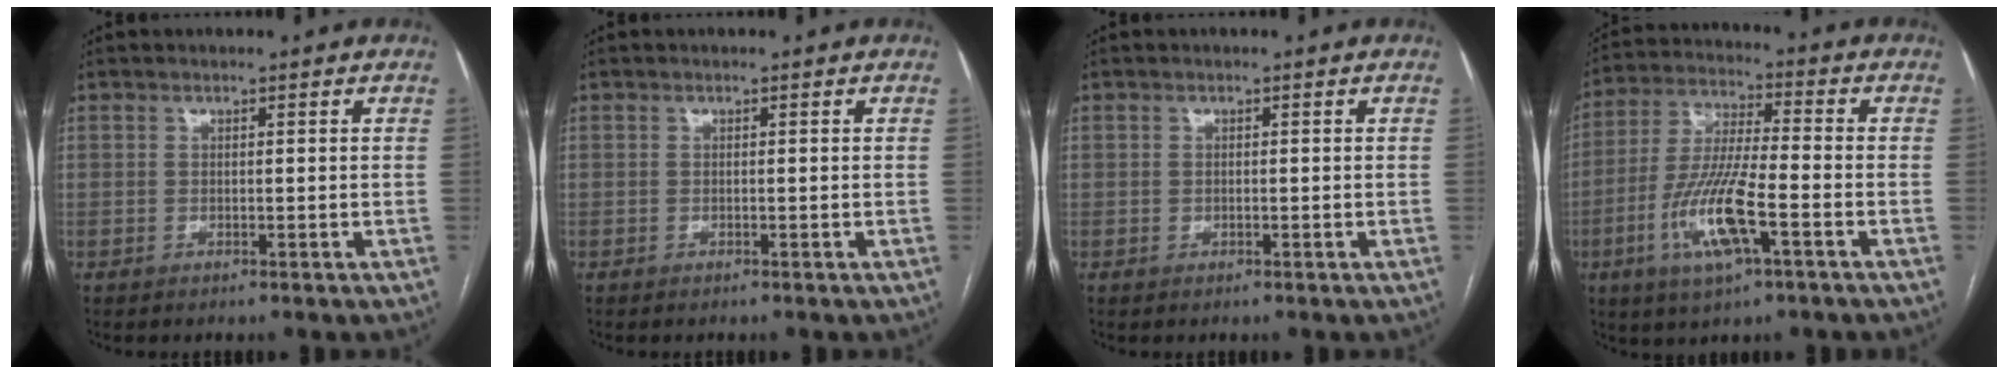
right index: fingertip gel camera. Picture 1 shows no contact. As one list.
[{"total": 0.0}, {"total": 0.6, "force": [-0.1, 0.5, 0.3], "torque": [-0.006, 0.001, 0.000]}, {"total": 12.7, "force": [-4.7, 2.2, 11.6], "torque": [-0.241, -0.009, -0.085]}]